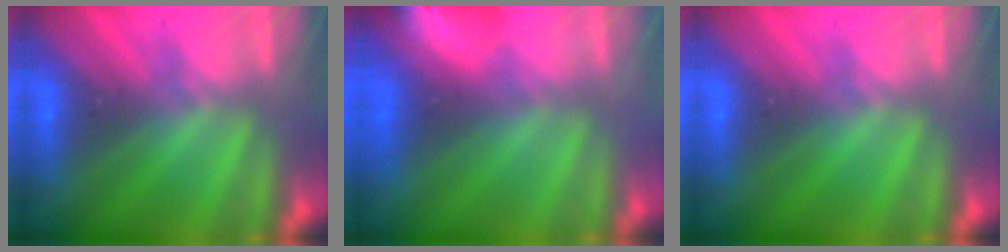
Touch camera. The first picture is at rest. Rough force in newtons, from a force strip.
{"total": 5.7}
{"total": 0.0}